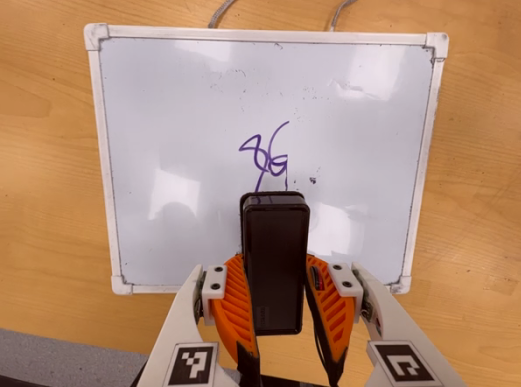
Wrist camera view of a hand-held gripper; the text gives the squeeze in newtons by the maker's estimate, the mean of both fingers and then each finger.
{"total": 8.0, "left": 6.5, "right": 9.6}